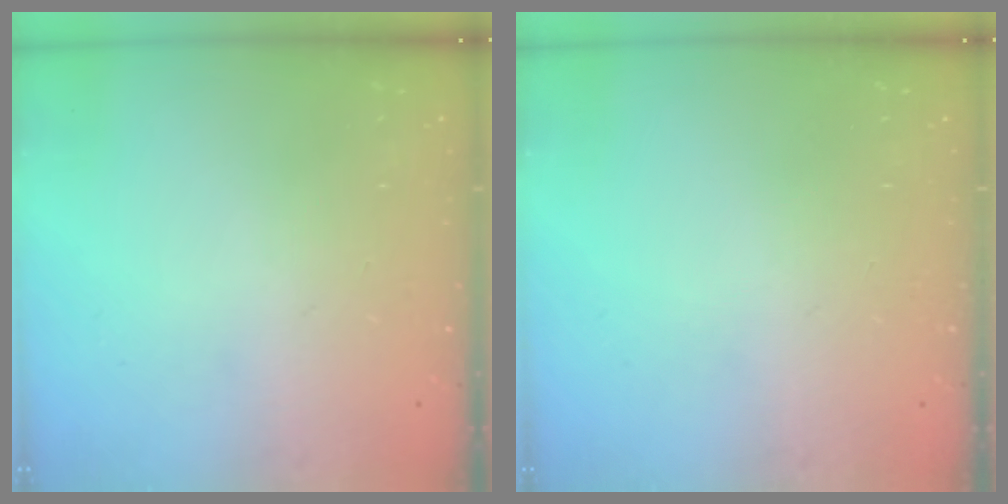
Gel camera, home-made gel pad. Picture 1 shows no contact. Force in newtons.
{"total": 0.0}